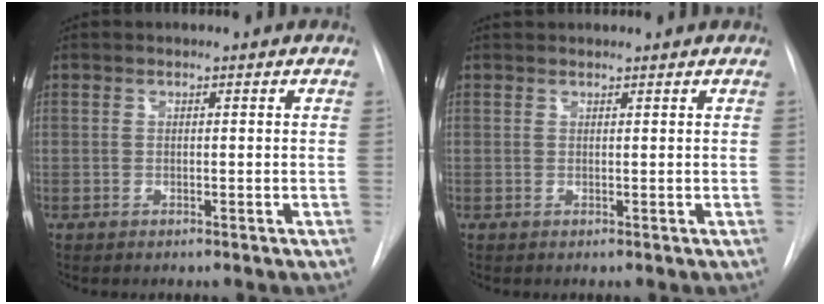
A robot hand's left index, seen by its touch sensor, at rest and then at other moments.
{"total": 2.0, "force": [2.0, 0.2, 0.5], "torque": [-0.005, 0.027, 0.030]}